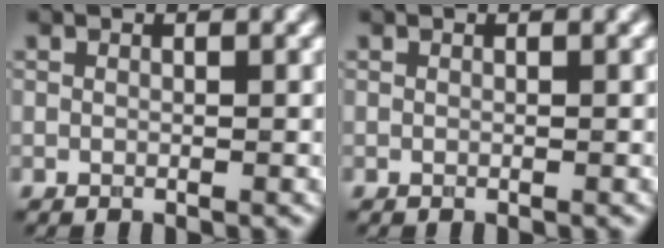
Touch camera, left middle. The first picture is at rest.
{"total": 0.0}